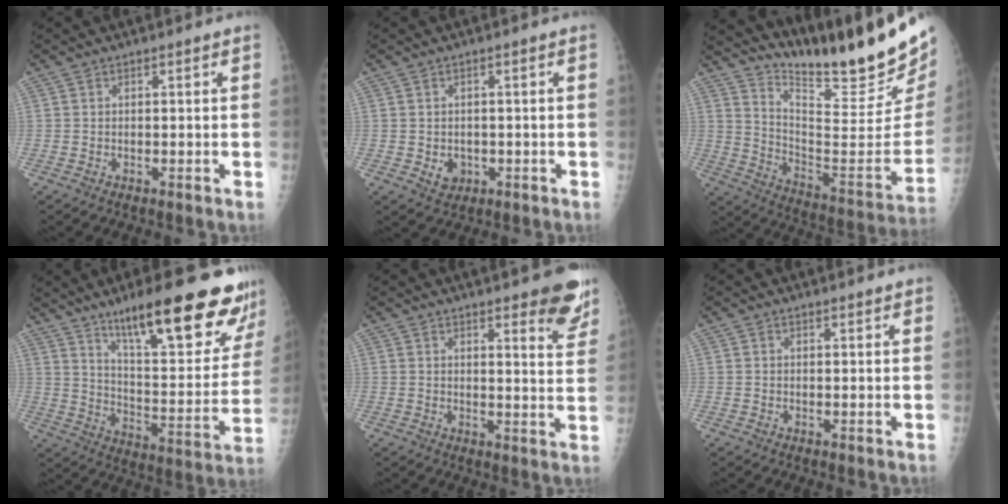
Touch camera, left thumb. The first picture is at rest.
{"total": 2.7, "force": [-0.5, 2.3, 1.3], "torque": [-0.008, -0.001, 0.004]}
{"total": 26.9, "force": [20.9, 4.2, 16.4], "torque": [-0.225, -0.146, 0.314]}
{"total": 26.1, "force": [17.7, 6.0, 18.2], "torque": [-0.223, -0.082, 0.271]}
{"total": 10.0, "force": [7.1, 2.4, 6.6], "torque": [-0.051, -0.042, 0.080]}
{"total": 1.3, "force": [1.2, 0.1, 0.3], "torque": [0.001, -0.005, 0.018]}